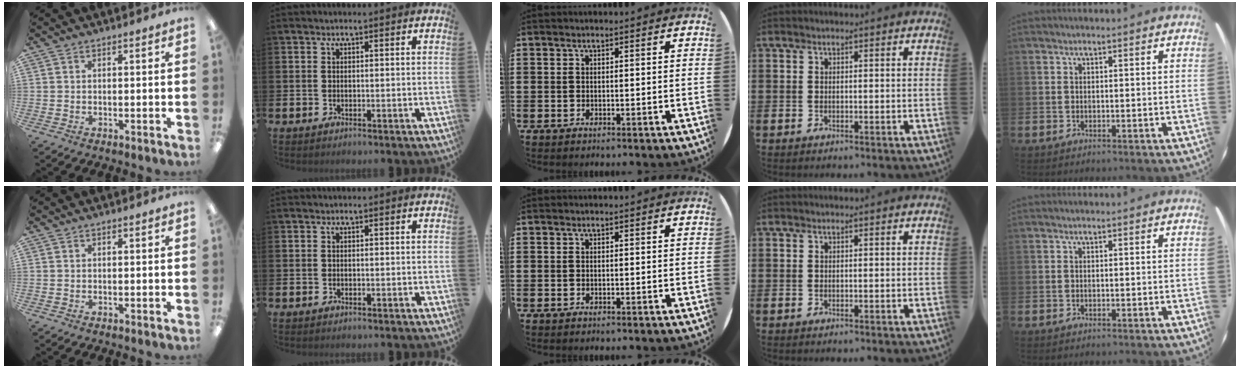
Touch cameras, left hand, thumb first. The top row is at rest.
{}